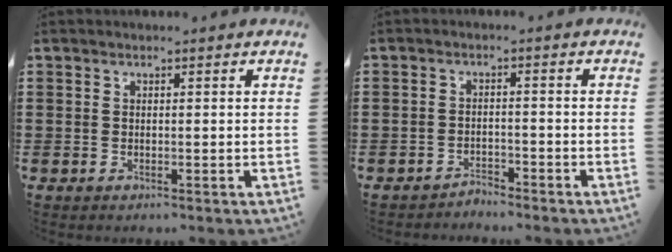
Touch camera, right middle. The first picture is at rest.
{"total": 2.3, "force": [-2.3, 0.2, -0.1], "torque": [-0.006, 0.002, -0.052]}